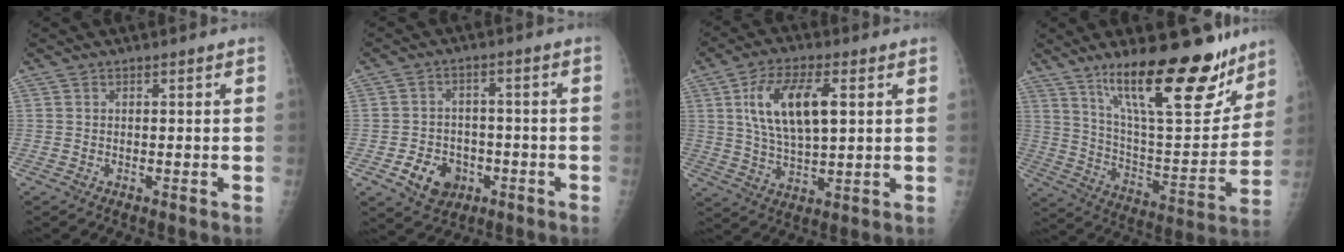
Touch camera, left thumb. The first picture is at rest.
{"total": 7.8, "force": [-3.3, 6.2, 3.4], "torque": [-0.030, 0.021, -0.047]}
{"total": 13.0, "force": [3.5, 5.7, 11.1], "torque": [-0.201, -0.006, 0.068]}
{"total": 24.2, "force": [16.2, 7.3, 16.3], "torque": [-0.211, -0.088, 0.268]}